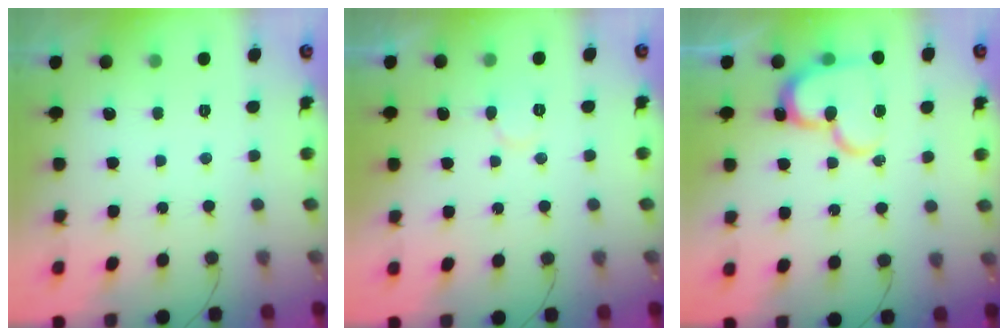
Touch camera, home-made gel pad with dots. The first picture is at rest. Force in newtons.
{"total": 5.3, "press": 5.2, "slide": 0.5}
{"total": 15.6, "press": 15.5, "slide": 1.2}